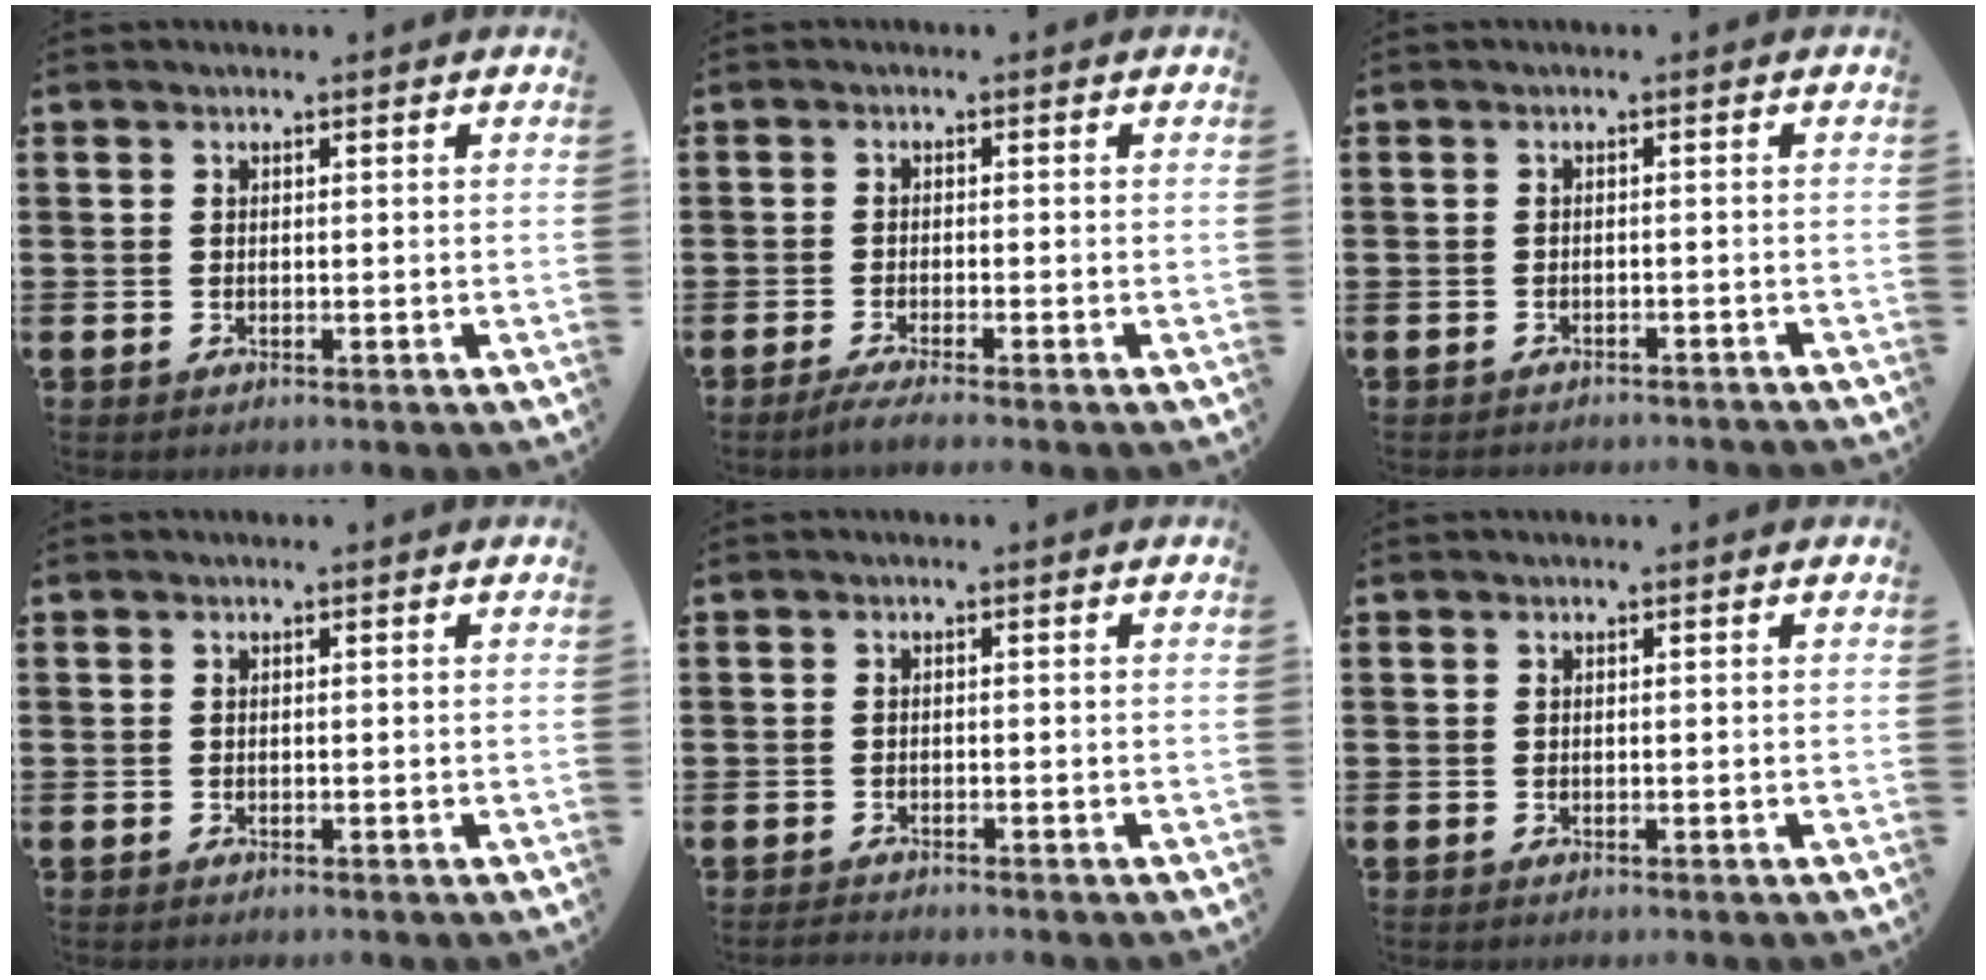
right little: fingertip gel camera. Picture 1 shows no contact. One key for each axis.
{"total": 1.6, "fx": -1.2, "fy": 0.0, "fz": 1.1, "tx": -0.017, "ty": 0.000, "tz": -0.022}
{"total": 1.0, "fx": -1.0, "fy": -0.1, "fz": -0.1, "tx": -0.001, "ty": 0.002, "tz": -0.021}
{"total": 0.0}
{"total": 0.8, "fx": -0.8, "fy": 0.0, "fz": 0.1, "tx": -0.004, "ty": -0.002, "tz": -0.016}
{"total": 0.0}